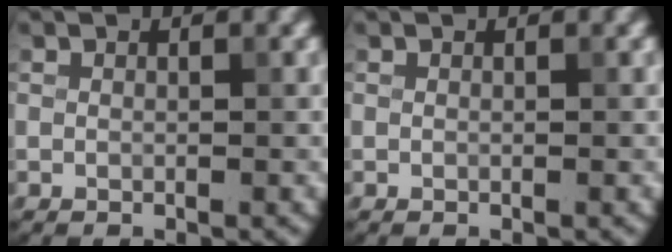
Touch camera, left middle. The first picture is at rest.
{"total": 0.0}